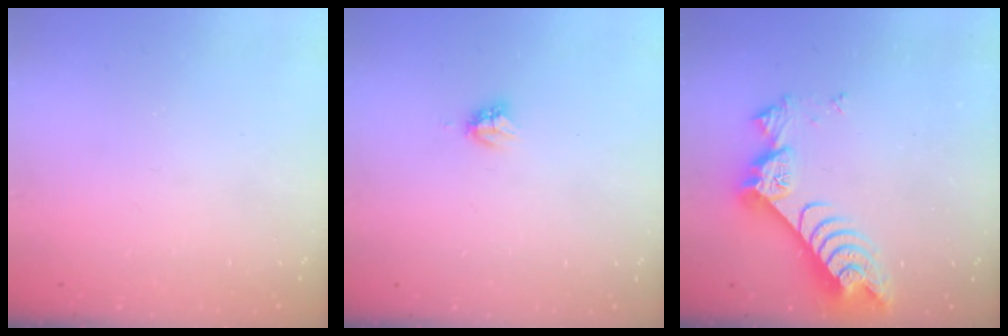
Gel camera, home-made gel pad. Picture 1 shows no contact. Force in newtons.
{"total": 3.3, "press": 3.3, "slide": 0.5}
{"total": 8.3, "press": 8.2, "slide": 1.0}